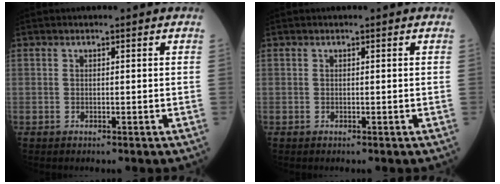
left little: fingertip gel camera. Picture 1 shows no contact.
{"total": 0.0}